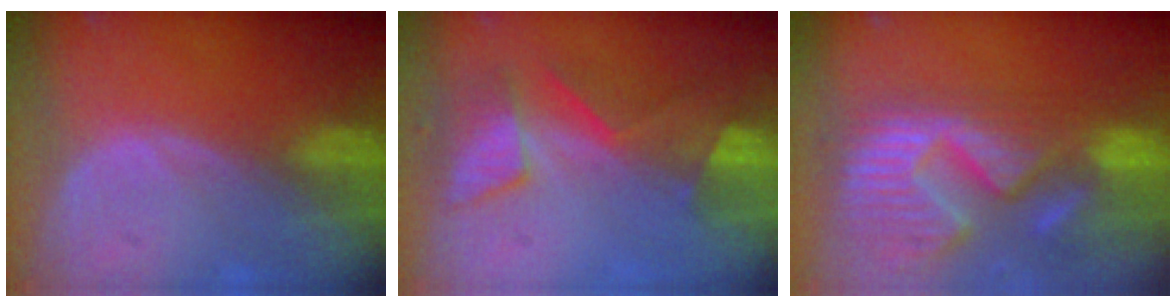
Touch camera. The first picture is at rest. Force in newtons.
{"total": 8.5, "press": 7.3, "slide": 4.3}
{"total": 15.1, "press": 12.6, "slide": 8.3}